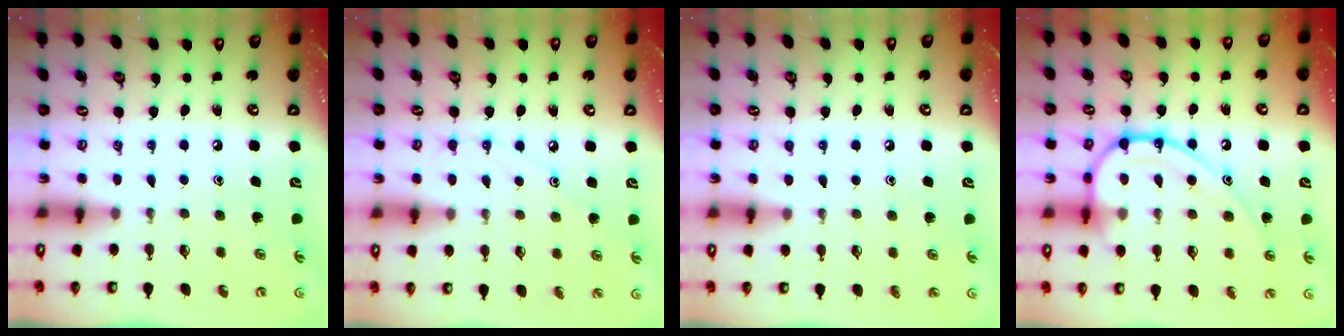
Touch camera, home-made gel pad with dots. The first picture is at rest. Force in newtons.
{"total": 5.7, "press": 5.7, "slide": 0.5}
{"total": 3.9, "press": 3.8, "slide": 0.4}
{"total": 15.2, "press": 15.1, "slide": 1.5}